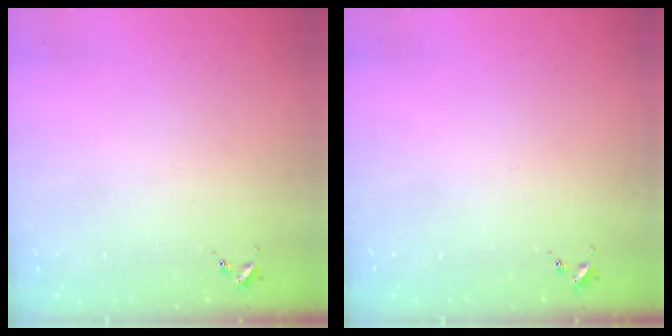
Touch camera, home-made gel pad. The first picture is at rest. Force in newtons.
{"total": 0.0}